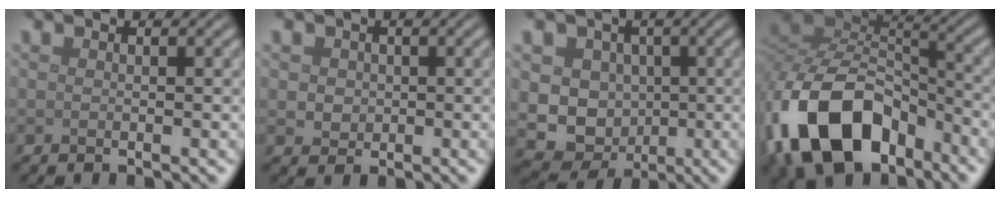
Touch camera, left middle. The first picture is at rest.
{"total": 1.7, "force": [0.2, 1.5, 0.6], "torque": [-0.008, -0.004, 0.007]}
{"total": 9.0, "force": [0.1, 8.2, 3.7], "torque": [-0.049, 0.014, -0.029]}
{"total": 13.7, "force": [-7.1, 8.1, 8.4], "torque": [-0.176, -0.008, -0.139]}